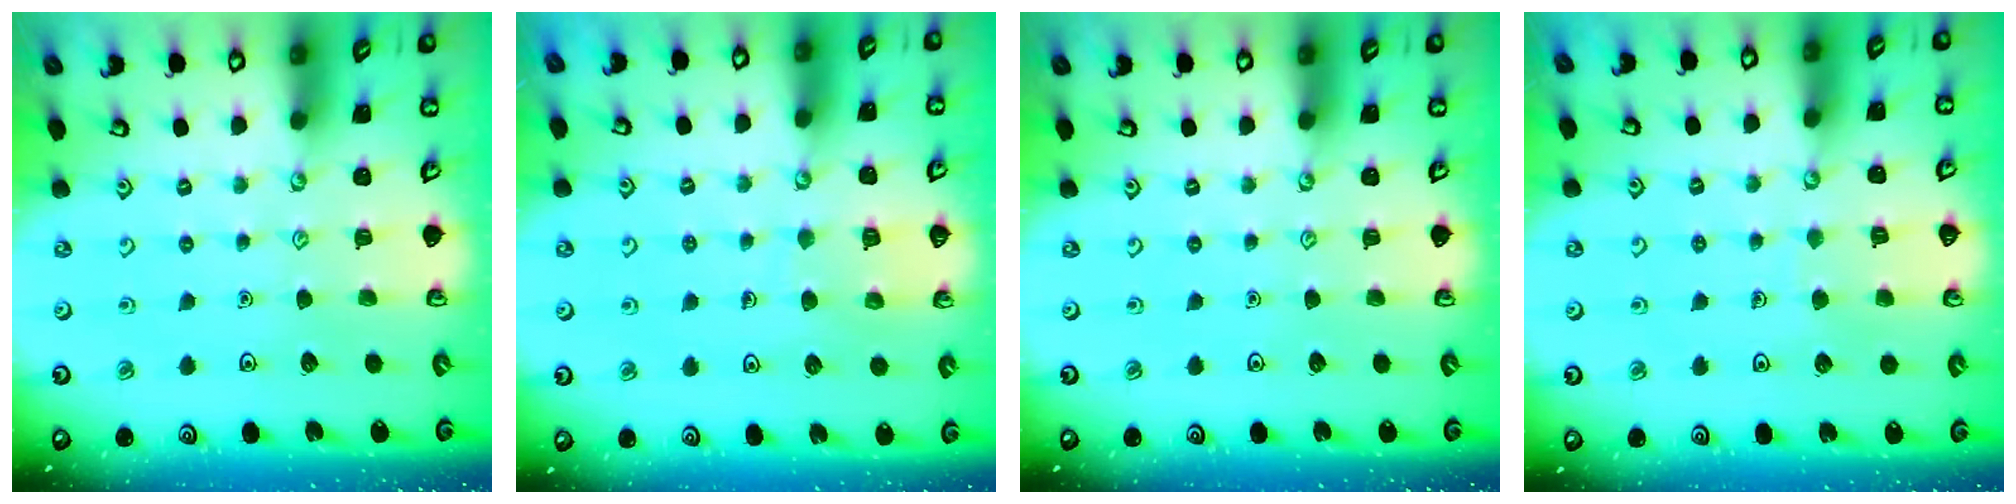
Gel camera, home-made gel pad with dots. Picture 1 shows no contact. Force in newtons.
{"total": 6.4, "press": 6.4, "slide": 0.4}
{"total": 0.0}
{"total": 2.9, "press": 2.9, "slide": 0.2}